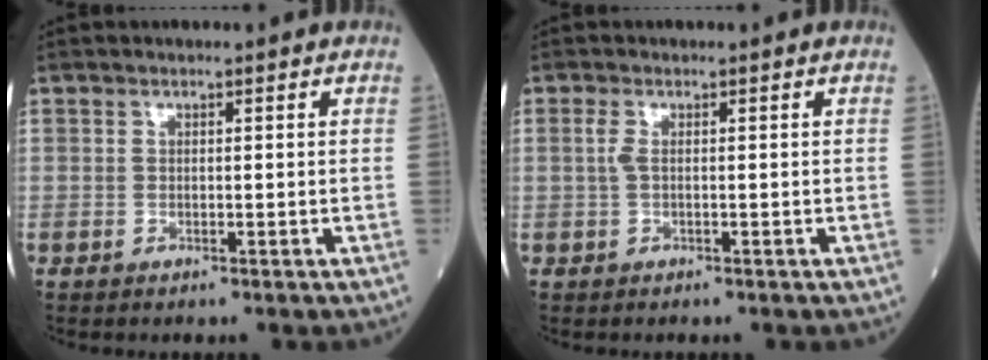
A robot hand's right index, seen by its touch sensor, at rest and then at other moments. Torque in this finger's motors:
{"motor_torque": [0.28, 0.01, 0.20, 0.05]}